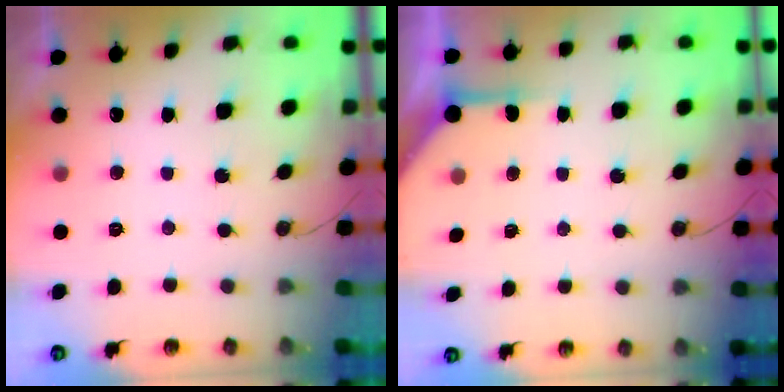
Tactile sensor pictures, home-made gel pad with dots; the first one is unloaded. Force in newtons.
{"total": 4.2, "press": 4.2, "slide": 0.4}